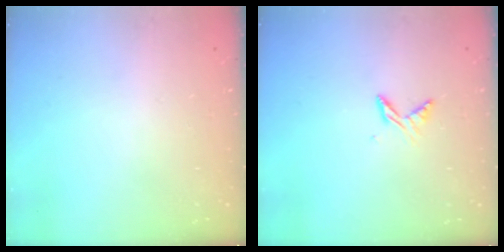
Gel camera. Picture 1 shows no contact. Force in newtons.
{"total": 6.1, "press": 6.1, "slide": 0.8}